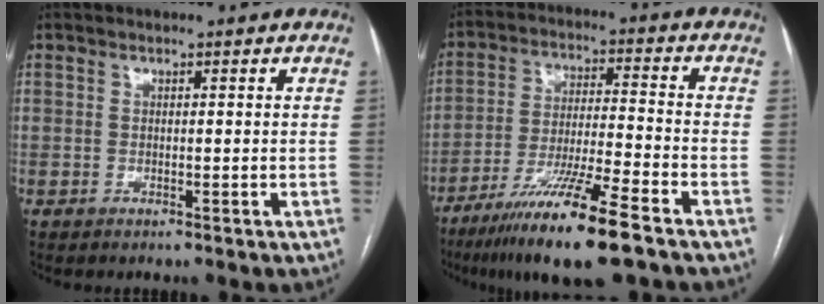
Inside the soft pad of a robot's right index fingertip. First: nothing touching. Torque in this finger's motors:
{"motor_torque": [1.10, -1.03, 0.96, 0.21]}